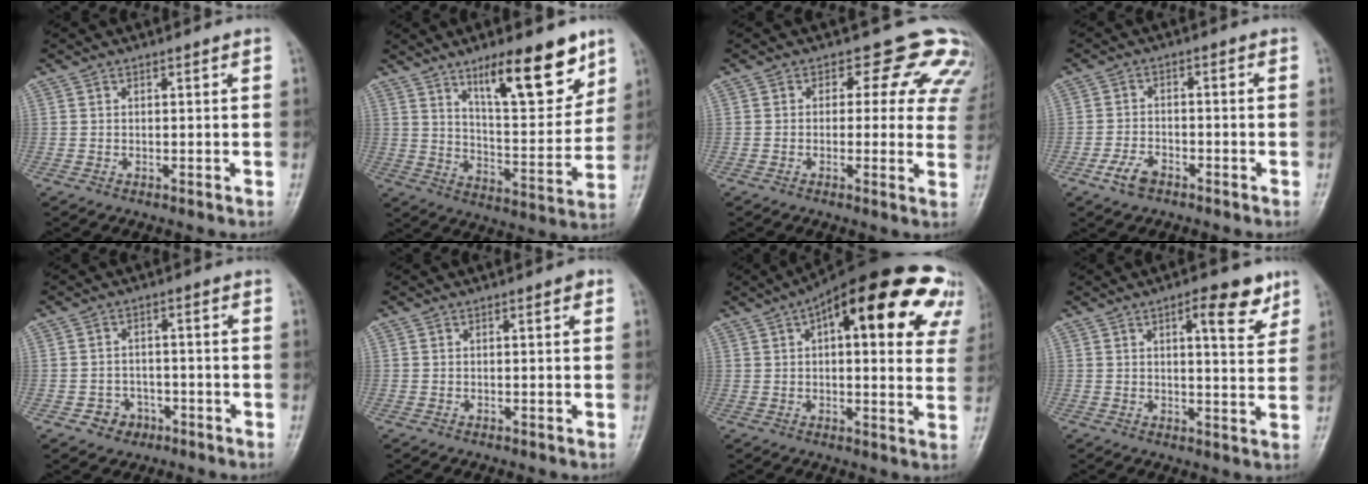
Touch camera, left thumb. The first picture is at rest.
{"total": 16.4, "force": [10.4, 5.0, 11.7], "torque": [-0.139, -0.066, 0.172]}
{"total": 10.8, "force": [7.6, 6.6, 3.9], "torque": [0.021, -0.022, 0.057]}
{"total": 4.4, "force": [-2.8, 2.5, 2.3], "torque": [-0.044, 0.016, -0.054]}
{"total": 4.3, "force": [-2.2, 3.6, 0.9], "torque": [0.011, 0.019, -0.033]}
{"total": 1.0, "force": [0.4, 0.3, 0.9], "torque": [-0.012, 0.004, 0.002]}
{"total": 26.5, "force": [11.4, 10.2, 21.6], "torque": [-0.267, 0.024, 0.146]}
{"total": 7.8, "force": [4.2, 2.6, 6.0], "torque": [-0.065, -0.020, 0.054]}